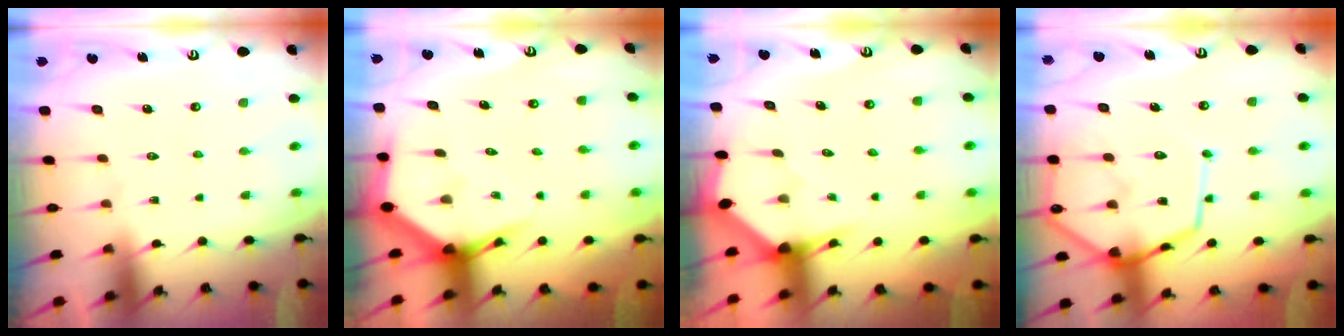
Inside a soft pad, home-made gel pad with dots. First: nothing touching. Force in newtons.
{"total": 5.0, "press": 4.9, "slide": 0.3}
{"total": 3.0, "press": 3.0, "slide": 0.2}
{"total": 14.6, "press": 14.5, "slide": 1.4}